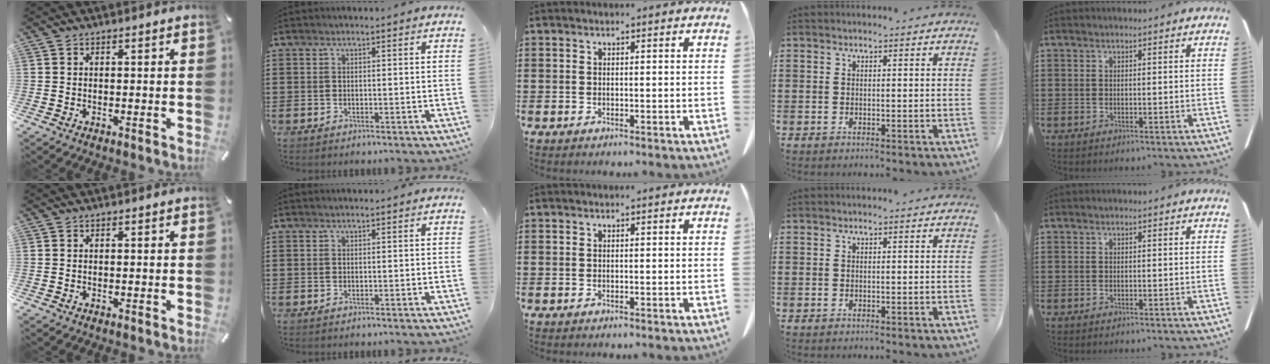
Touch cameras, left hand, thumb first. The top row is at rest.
{}